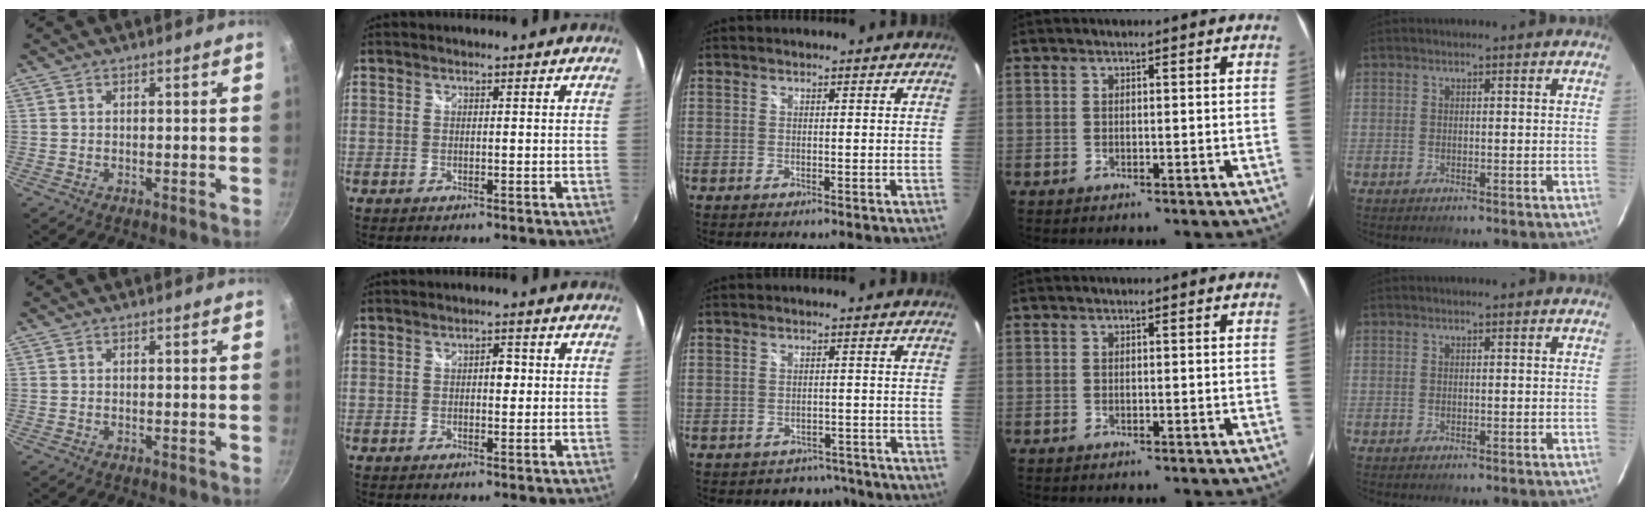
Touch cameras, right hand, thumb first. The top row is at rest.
{"index": {"total": 2.0, "force": [0.1, 1.3, 1.5], "torque": [-0.021, 0.007, -0.001]}, "middle": {"total": 5.6, "force": [-4.3, 3.4, 0.5], "torque": [-0.012, 0.011, -0.053]}}